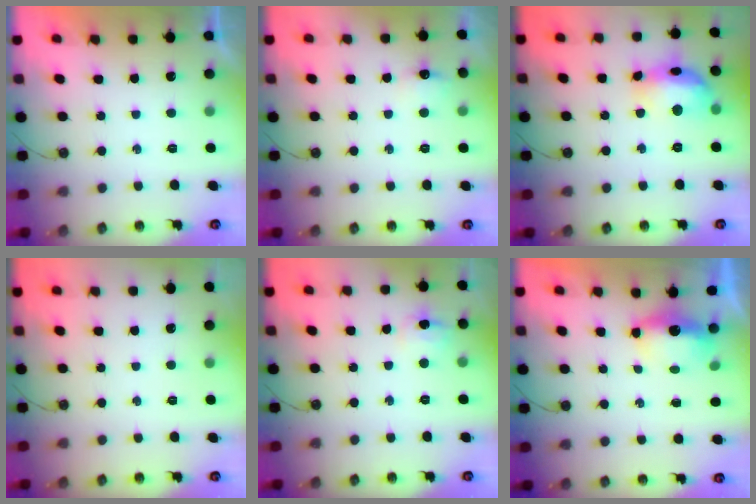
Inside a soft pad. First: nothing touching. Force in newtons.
{"total": 5.9, "press": 5.8, "slide": 1.0}
{"total": 15.0, "press": 15.0, "slide": 1.3}
{"total": 0.0}
{"total": 6.1, "press": 6.1, "slide": 0.6}
{"total": 5.1, "press": 5.0, "slide": 0.4}